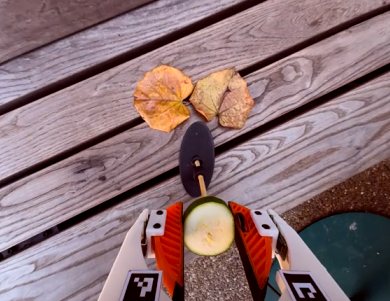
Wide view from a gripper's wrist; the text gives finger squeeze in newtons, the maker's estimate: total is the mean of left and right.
{"total": 9.2, "left": 9.4, "right": 9.0}